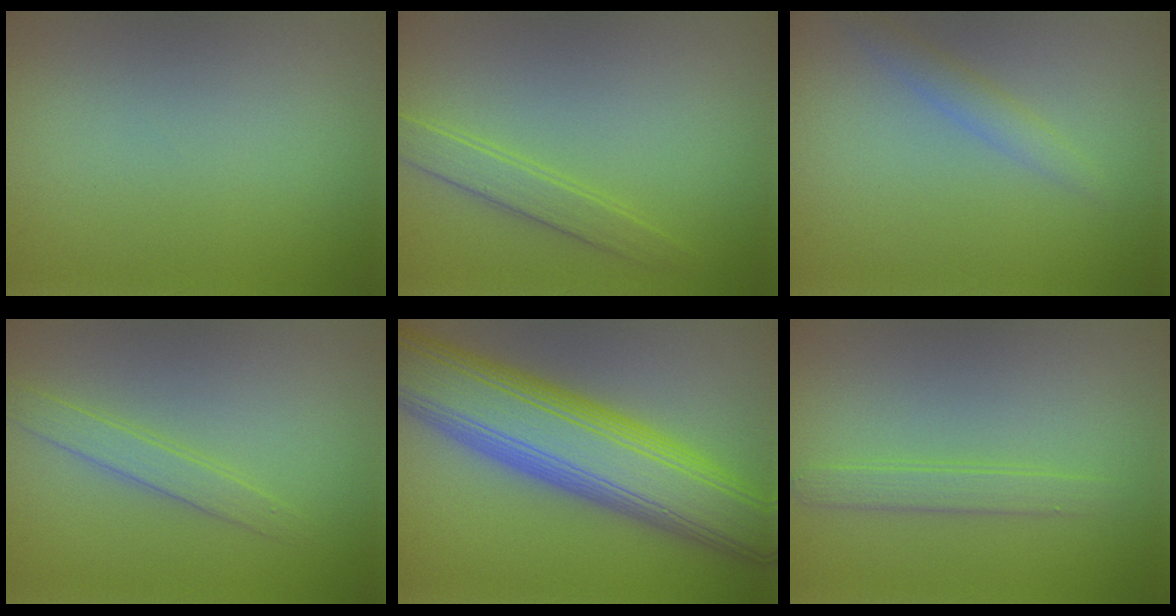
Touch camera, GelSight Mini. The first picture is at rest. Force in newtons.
{"total": 2.1, "press": 2.1, "slide": 0.1}
{"total": 1.6, "press": 1.6, "slide": 0.0}
{"total": 2.0, "press": 2.0, "slide": 0.0}
{"total": 12.1, "press": 12.1, "slide": 0.5}
{"total": 1.8, "press": 1.8, "slide": 0.1}